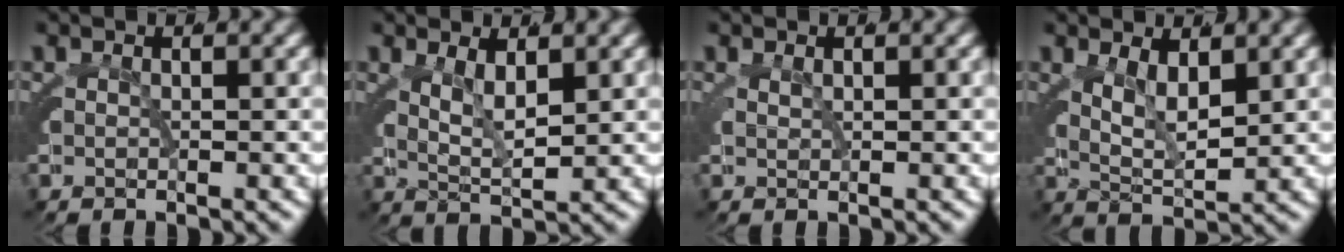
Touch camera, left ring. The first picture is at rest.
{"total": 2.2, "force": [1.0, 1.1, 1.6], "torque": [-0.033, -0.007, 0.014]}
{"total": 0.0}
{"total": 3.0, "force": [1.1, 1.7, 2.2], "torque": [-0.041, -0.010, 0.016]}